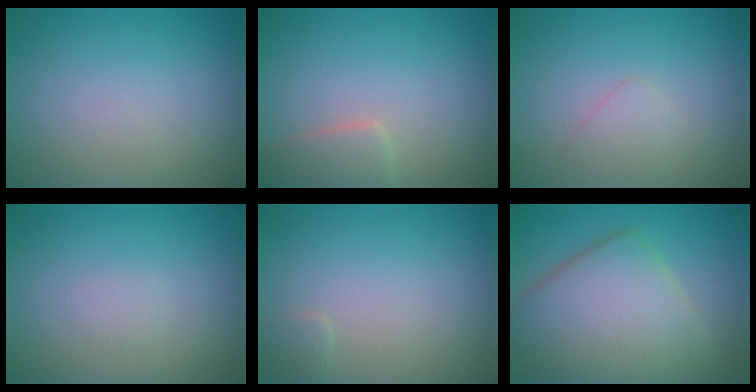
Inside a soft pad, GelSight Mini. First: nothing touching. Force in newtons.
{"total": 2.4, "press": 2.4, "slide": 0.1}
{"total": 1.3, "press": 1.3, "slide": 0.1}
{"total": 0.5, "press": 0.5, "slide": 0.1}
{"total": 0.8, "press": 0.8, "slide": 0.1}
{"total": 8.6, "press": 8.6, "slide": 0.4}